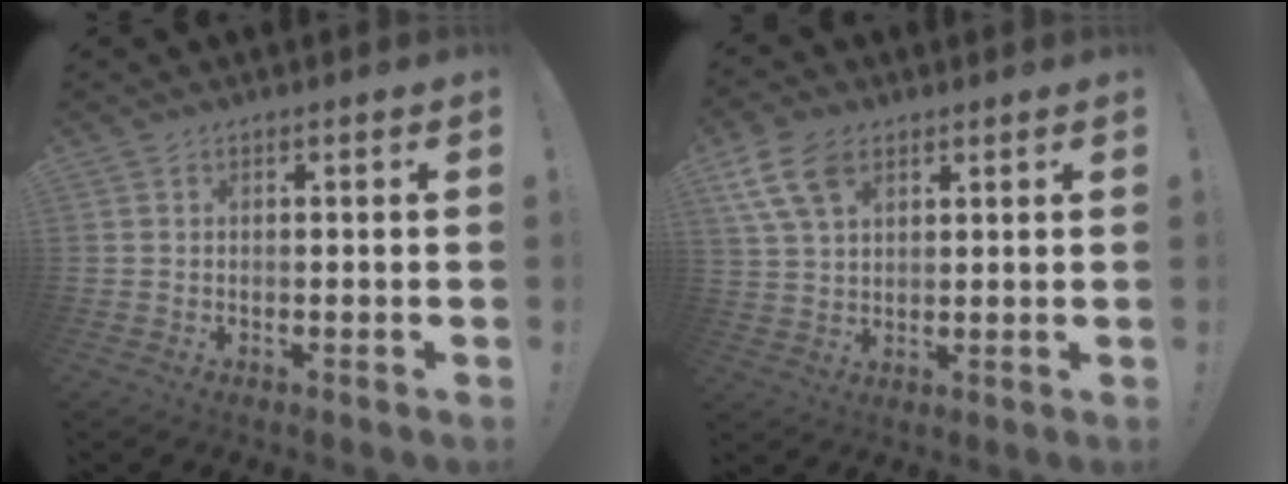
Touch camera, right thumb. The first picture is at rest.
{"total": 10.8, "force": [5.5, 6.6, 6.5], "torque": [-0.124, -0.011, 0.109]}